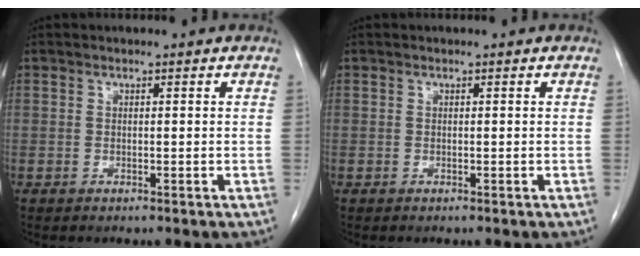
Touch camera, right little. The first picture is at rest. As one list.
[{"total": 0.0}]